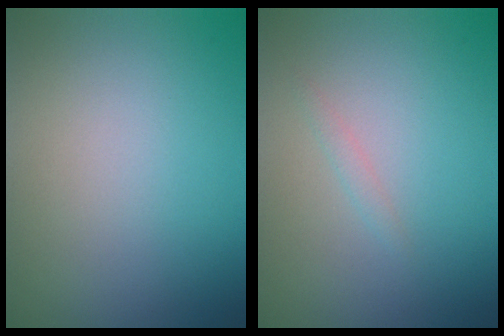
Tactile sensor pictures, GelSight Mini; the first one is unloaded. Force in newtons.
{"total": 0.7, "press": 0.7, "slide": 0.1}